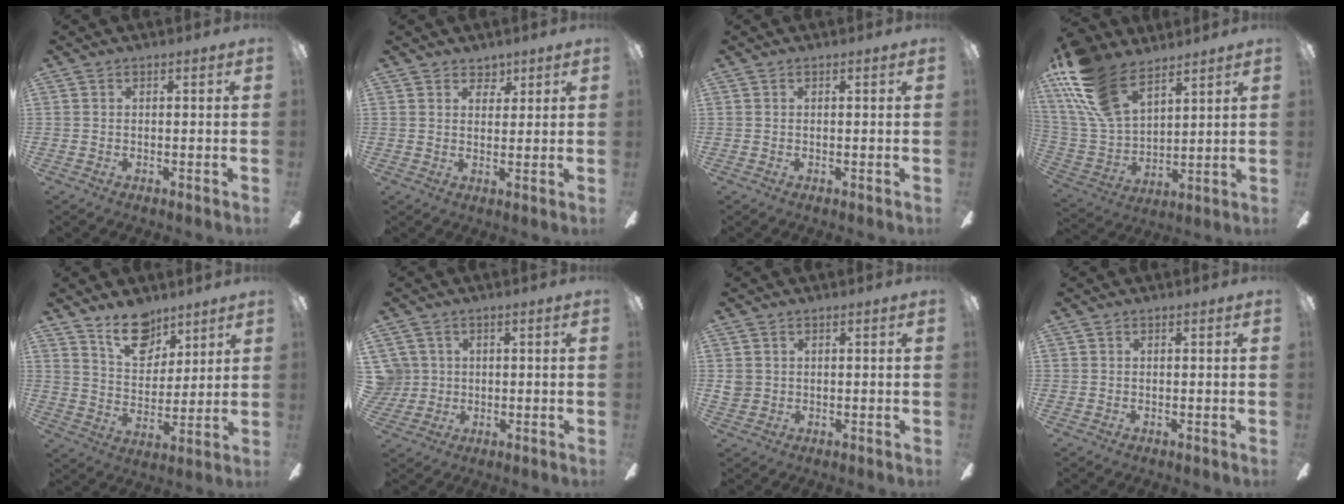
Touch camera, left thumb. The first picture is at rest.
{"total": 3.9, "force": [2.9, 2.5, 0.8], "torque": [-0.001, -0.013, 0.049]}
{"total": 0.0}
{"total": 20.0, "force": [12.4, 10.2, 11.9], "torque": [-0.264, -0.049, 0.233]}
{"total": 12.4, "force": [8.8, 7.1, 5.2], "torque": [-0.066, -0.050, 0.161]}
{"total": 5.0, "force": [1.0, 4.9, 0.6], "torque": [-0.029, 0.008, 0.019]}
{"total": 2.4, "force": [0.5, 2.3, 0.6], "torque": [-0.015, 0.006, 0.010]}
{"total": 0.0}